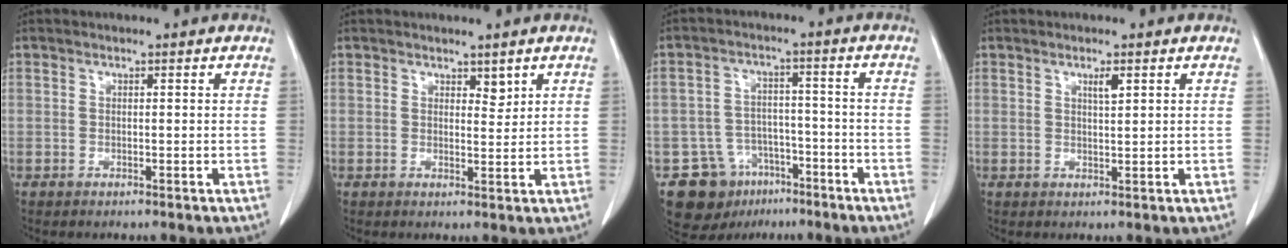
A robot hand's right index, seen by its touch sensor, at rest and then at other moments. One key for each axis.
{"total": 2.2, "fx": 1.6, "fy": 0.9, "fz": 1.1, "tx": -0.012, "ty": -0.010, "tz": 0.027}
{"total": 8.9, "fx": -5.0, "fy": 7.1, "fz": 1.8, "tx": -0.027, "ty": 0.026, "tz": -0.070}
{"total": 2.0, "fx": 1.1, "fy": 0.2, "fz": 1.6, "tx": -0.025, "ty": -0.007, "tz": 0.018}